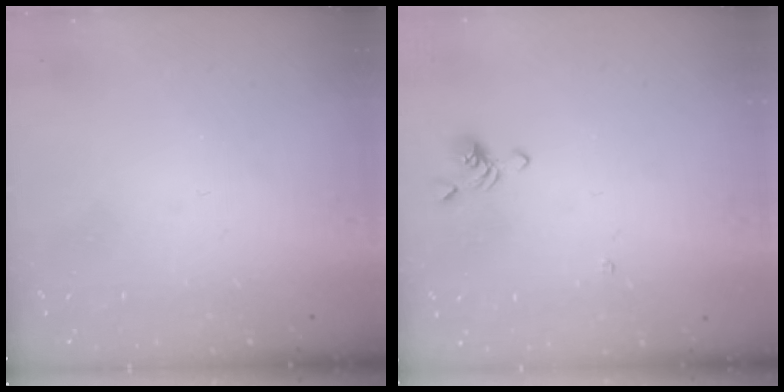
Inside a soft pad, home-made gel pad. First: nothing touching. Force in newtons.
{"total": 3.2, "press": 3.2, "slide": 0.7}